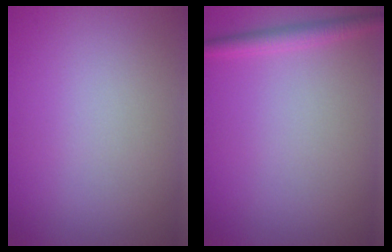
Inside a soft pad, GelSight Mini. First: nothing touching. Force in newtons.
{"total": 1.8, "press": 1.8, "slide": 0.1}